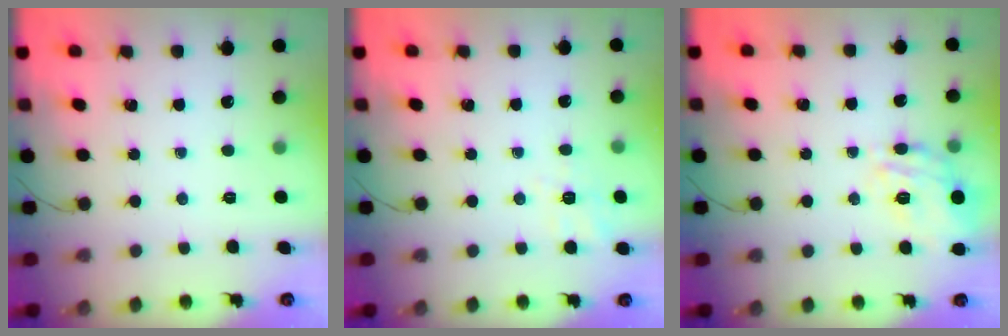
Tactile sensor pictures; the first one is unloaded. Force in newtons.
{"total": 2.4, "press": 1.0, "slide": 2.2}
{"total": 16.8, "press": 16.7, "slide": 1.6}